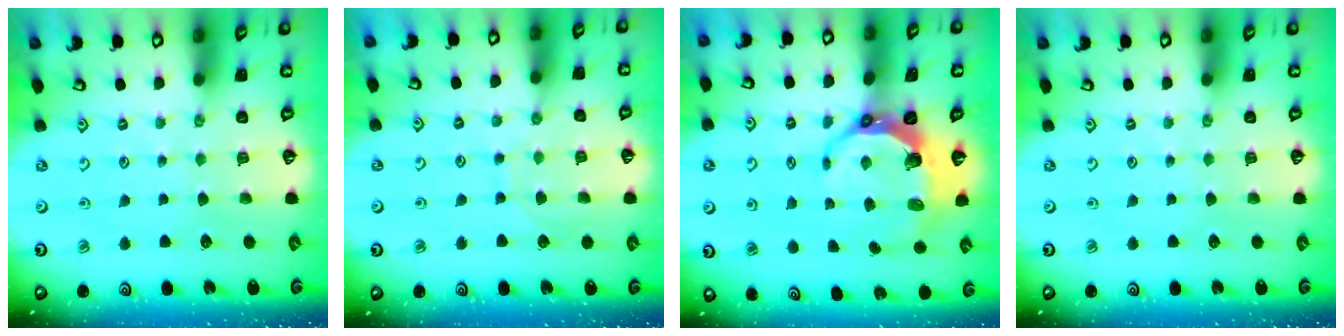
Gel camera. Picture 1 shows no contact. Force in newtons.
{"total": 7.5, "press": 7.5, "slide": 0.5}
{"total": 9.1, "press": 7.6, "slide": 5.1}
{"total": 0.0}